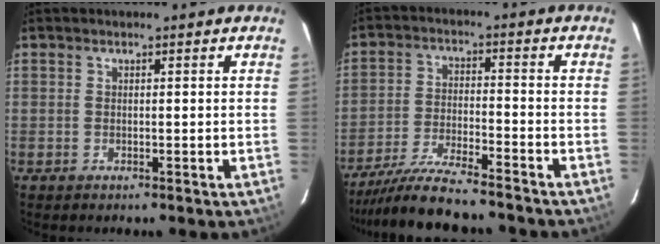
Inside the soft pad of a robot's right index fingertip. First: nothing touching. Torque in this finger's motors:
{"motor_torque": [1.02, -1.12, 0.49, 0.09]}